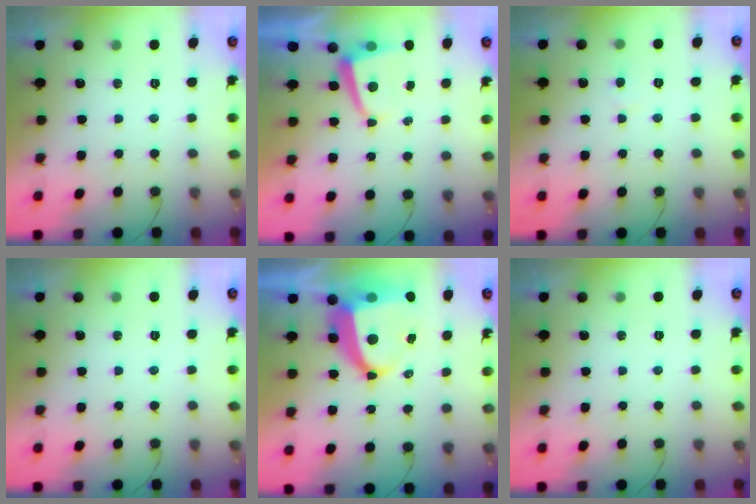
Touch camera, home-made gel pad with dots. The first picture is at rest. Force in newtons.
{"total": 2.7, "press": 2.6, "slide": 0.4}
{"total": 1.1, "press": 1.1, "slide": 0.1}
{"total": 0.0}
{"total": 11.2, "press": 11.1, "slide": 1.4}
{"total": 0.0}